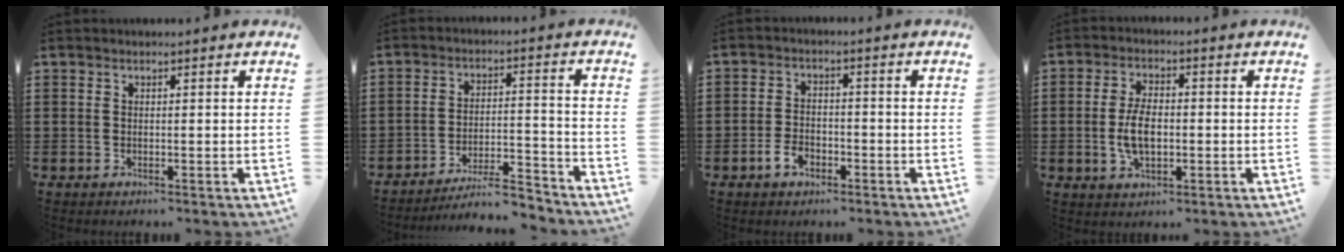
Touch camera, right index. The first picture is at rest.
{"total": 6.6, "force": [-6.0, 0.6, 2.7], "torque": [-0.047, 0.005, -0.116]}
{"total": 2.3, "force": [-1.3, 1.5, 1.1], "torque": [-0.022, 0.004, -0.026]}
{"total": 6.0, "force": [-0.8, 3.1, 5.0], "torque": [-0.112, -0.001, -0.019]}